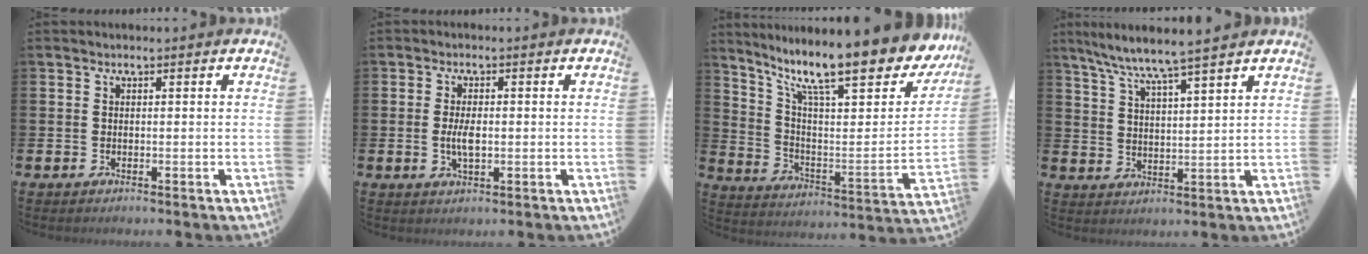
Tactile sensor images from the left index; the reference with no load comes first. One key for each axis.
{"total": 3.3, "fx": -0.1, "fy": 1.5, "fz": 3.0, "tx": -0.047, "ty": 0.000, "tz": -0.005}
{"total": 14.4, "fx": 11.1, "fy": 3.9, "fz": 8.3, "tx": -0.166, "ty": -0.084, "tz": 0.180}
{"total": 6.5, "fx": 6.1, "fy": -0.6, "fz": 2.2, "tx": -0.067, "ty": -0.033, "tz": 0.106}